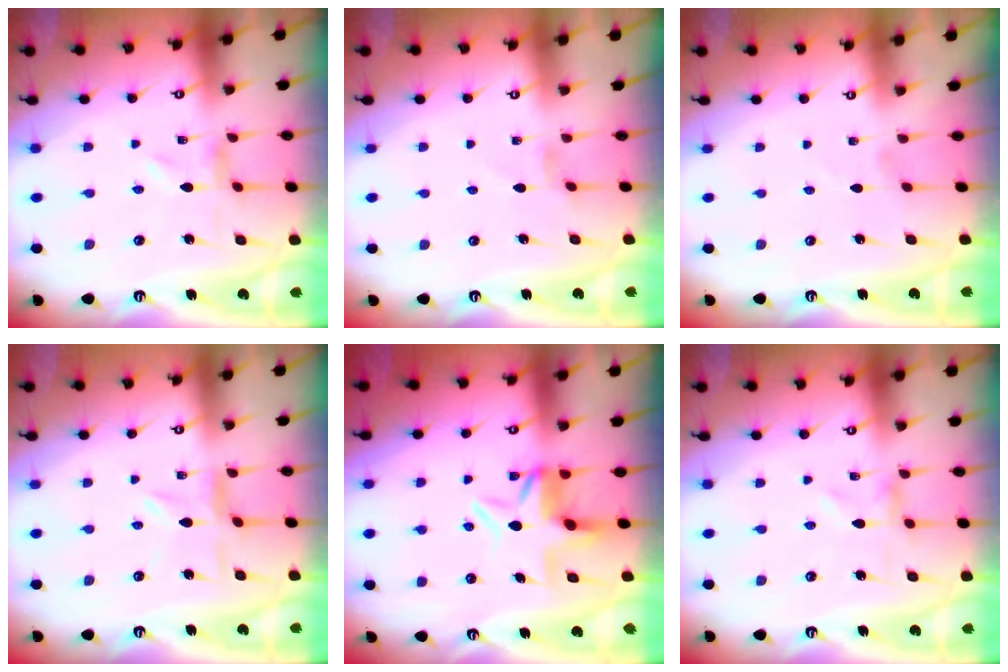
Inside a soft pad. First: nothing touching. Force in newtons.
{"total": 0.5, "press": 0.4, "slide": 0.3}
{"total": 1.2, "press": 1.2, "slide": 0.1}
{"total": 2.8, "press": 2.7, "slide": 0.3}
{"total": 7.8, "press": 7.5, "slide": 2.0}
{"total": 0.0}